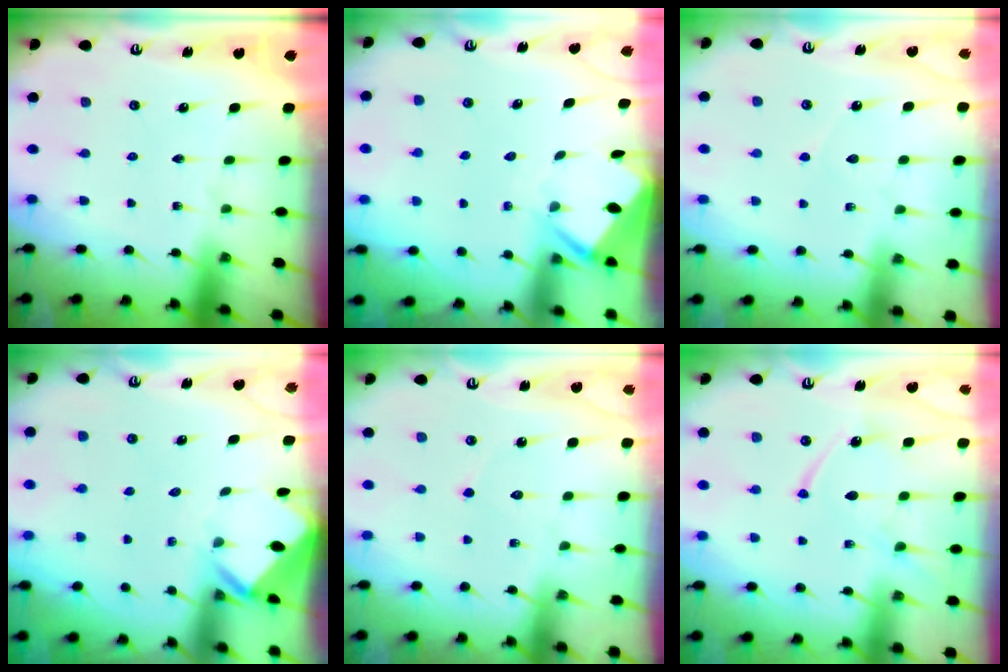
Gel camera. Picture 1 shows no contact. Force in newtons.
{"total": 3.5, "press": 3.4, "slide": 0.3}
{"total": 4.5, "press": 4.5, "slide": 0.3}
{"total": 2.7, "press": 2.6, "slide": 0.3}
{"total": 5.4, "press": 5.4, "slide": 0.6}
{"total": 12.3, "press": 12.3, "slide": 1.3}